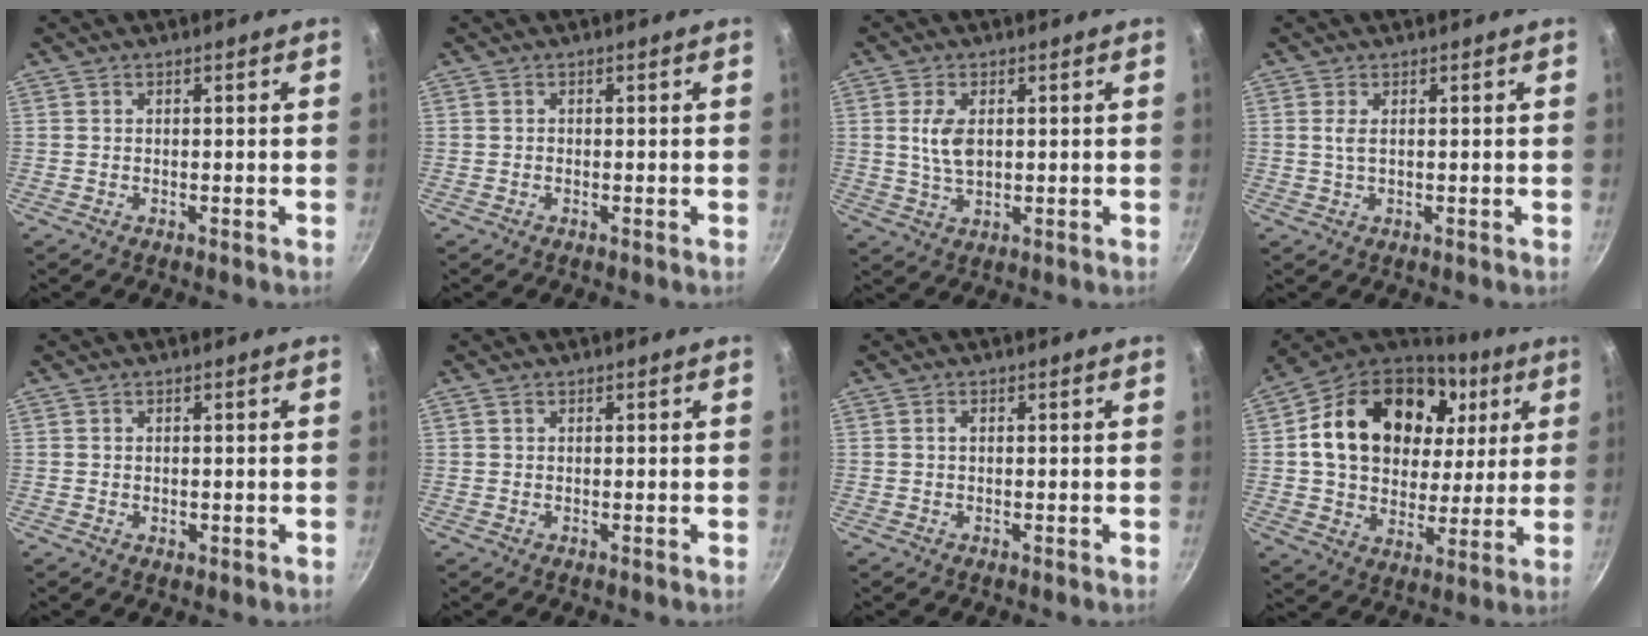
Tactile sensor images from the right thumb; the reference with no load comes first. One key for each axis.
{"total": 0.0}
{"total": 5.6, "fx": 0.9, "fy": 3.1, "fz": 4.6, "tx": -0.086, "ty": -0.007, "tz": 0.021}
{"total": 1.7, "fx": 0.3, "fy": 0.5, "fz": 1.5, "tx": -0.034, "ty": -0.003, "tz": 0.009}
{"total": 0.8, "fx": 0.0, "fy": 0.6, "fz": 0.4, "tx": -0.004, "ty": -0.001, "tz": 0.000}
{"total": 0.7, "fx": 0.4, "fy": 0.5, "fz": 0.3, "tx": -0.005, "ty": 0.000, "tz": 0.006}
{"total": 0.7, "fx": 0.1, "fy": 0.4, "fz": 0.6, "tx": -0.012, "ty": 0.003, "tz": 0.002}
{"total": 26.0, "fx": 7.7, "fy": 18.6, "fz": 16.4, "tx": -0.267, "ty": 0.005, "tz": 0.130}